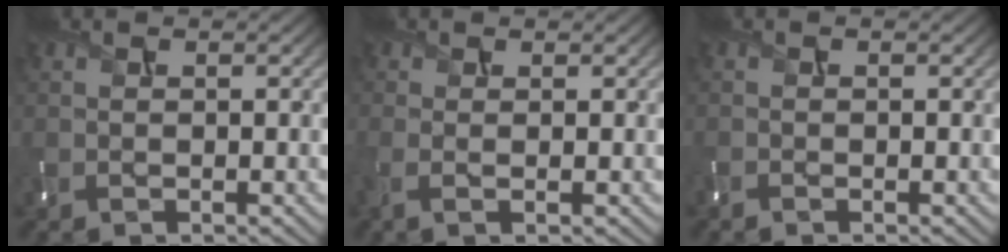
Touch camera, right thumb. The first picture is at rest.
{"total": 1.6, "force": [-0.3, 0.2, 1.6], "torque": [-0.040, -0.006, -0.009]}
{"total": 0.9, "force": [-0.9, 0.1, 0.1], "torque": [-0.004, -0.006, -0.020]}